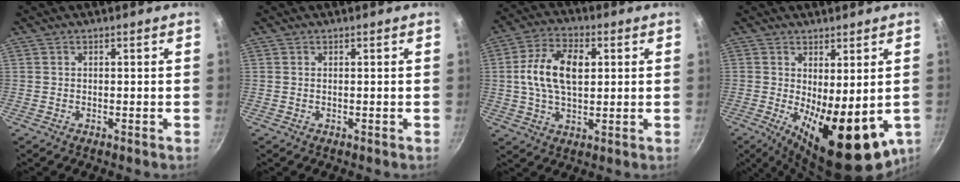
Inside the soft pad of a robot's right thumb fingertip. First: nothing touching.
{"total": 0.0}
{"total": 12.1, "force": [1.8, 7.2, 9.6], "torque": [-0.160, 0.014, 0.024]}
{"total": 16.2, "force": [-2.6, 6.5, 14.6], "torque": [-0.186, -0.022, -0.018]}